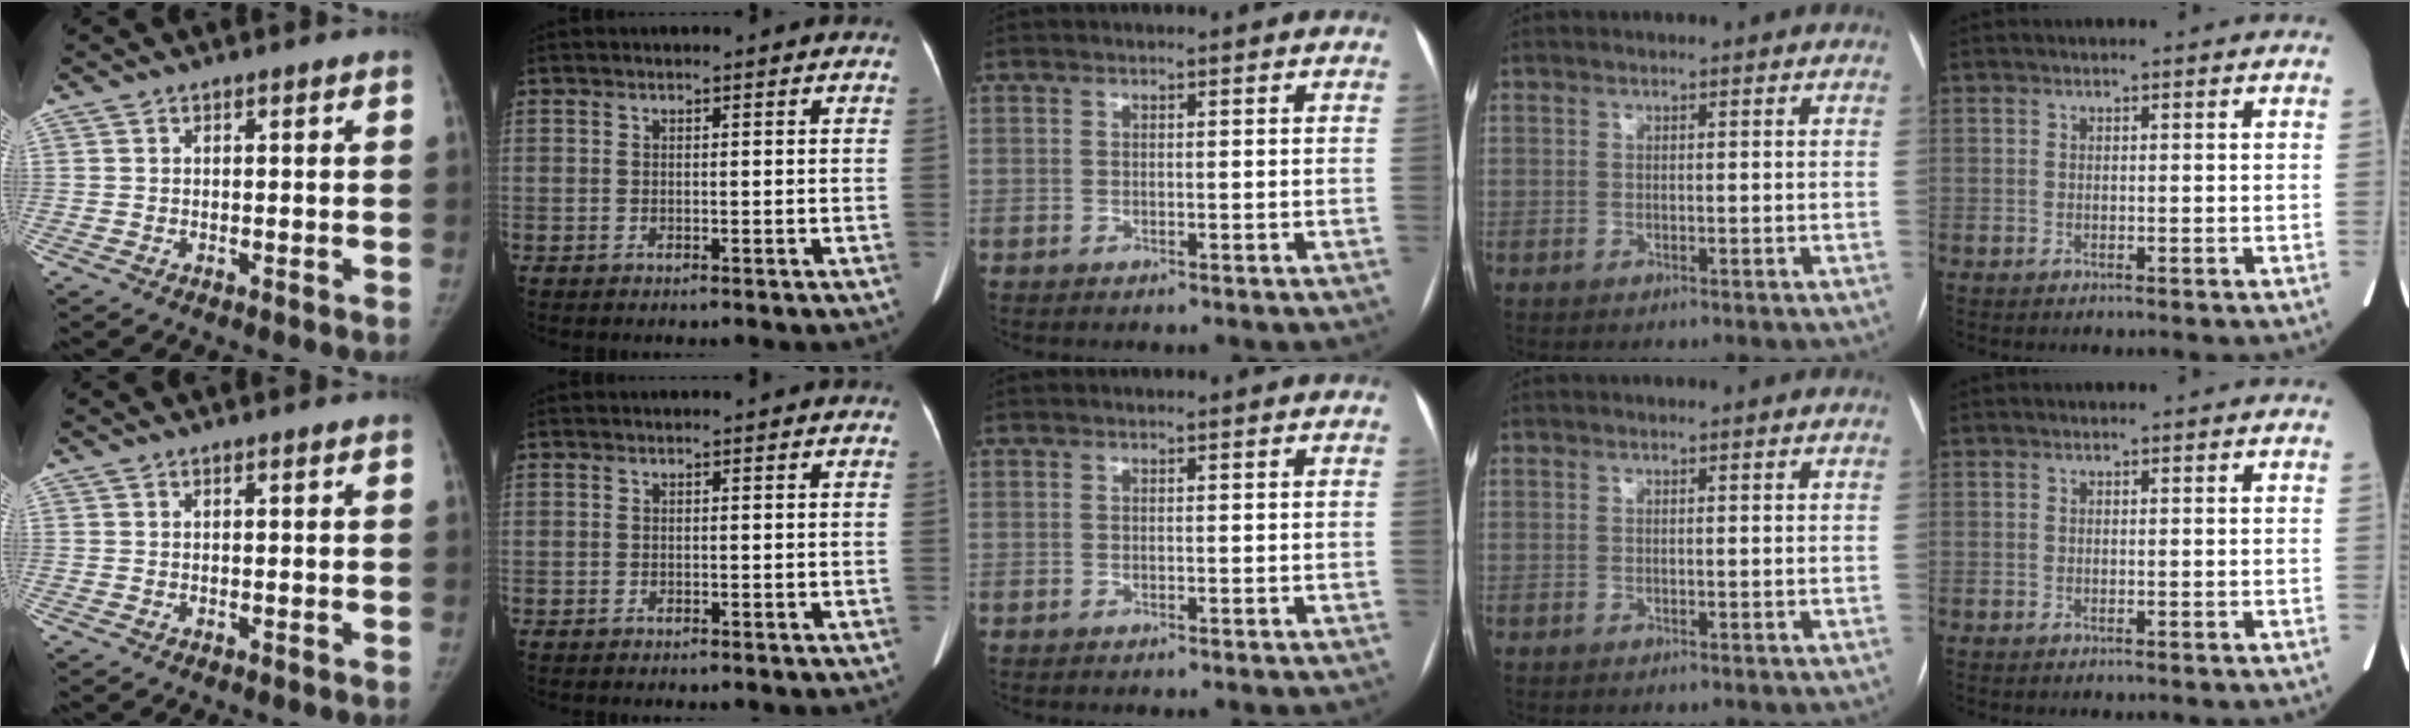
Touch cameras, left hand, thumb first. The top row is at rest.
{}